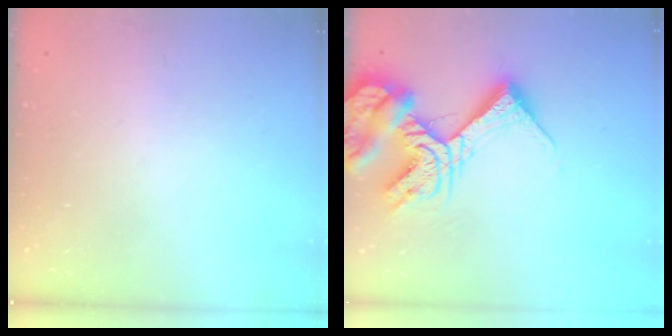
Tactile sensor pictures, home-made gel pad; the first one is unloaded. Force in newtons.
{"total": 18.1, "press": 18.0, "slide": 2.0}